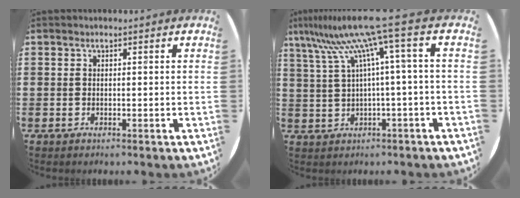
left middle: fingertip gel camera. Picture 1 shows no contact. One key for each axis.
{"total": 10.4, "fx": 5.6, "fy": -0.6, "fz": 8.7, "tx": -0.202, "ty": -0.035, "tz": 0.084}